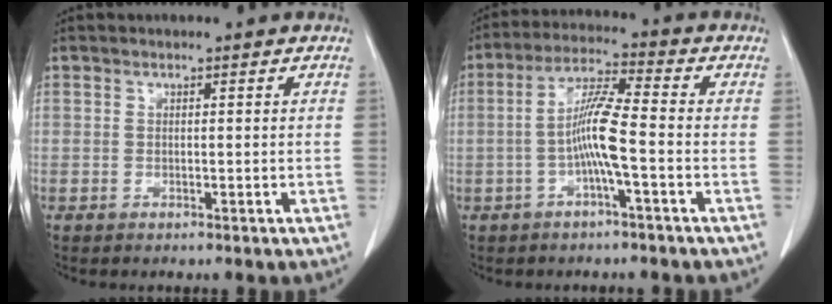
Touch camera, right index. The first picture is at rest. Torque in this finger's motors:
{"motor_torque": [0.33, -0.09, 0.19, 0.09]}